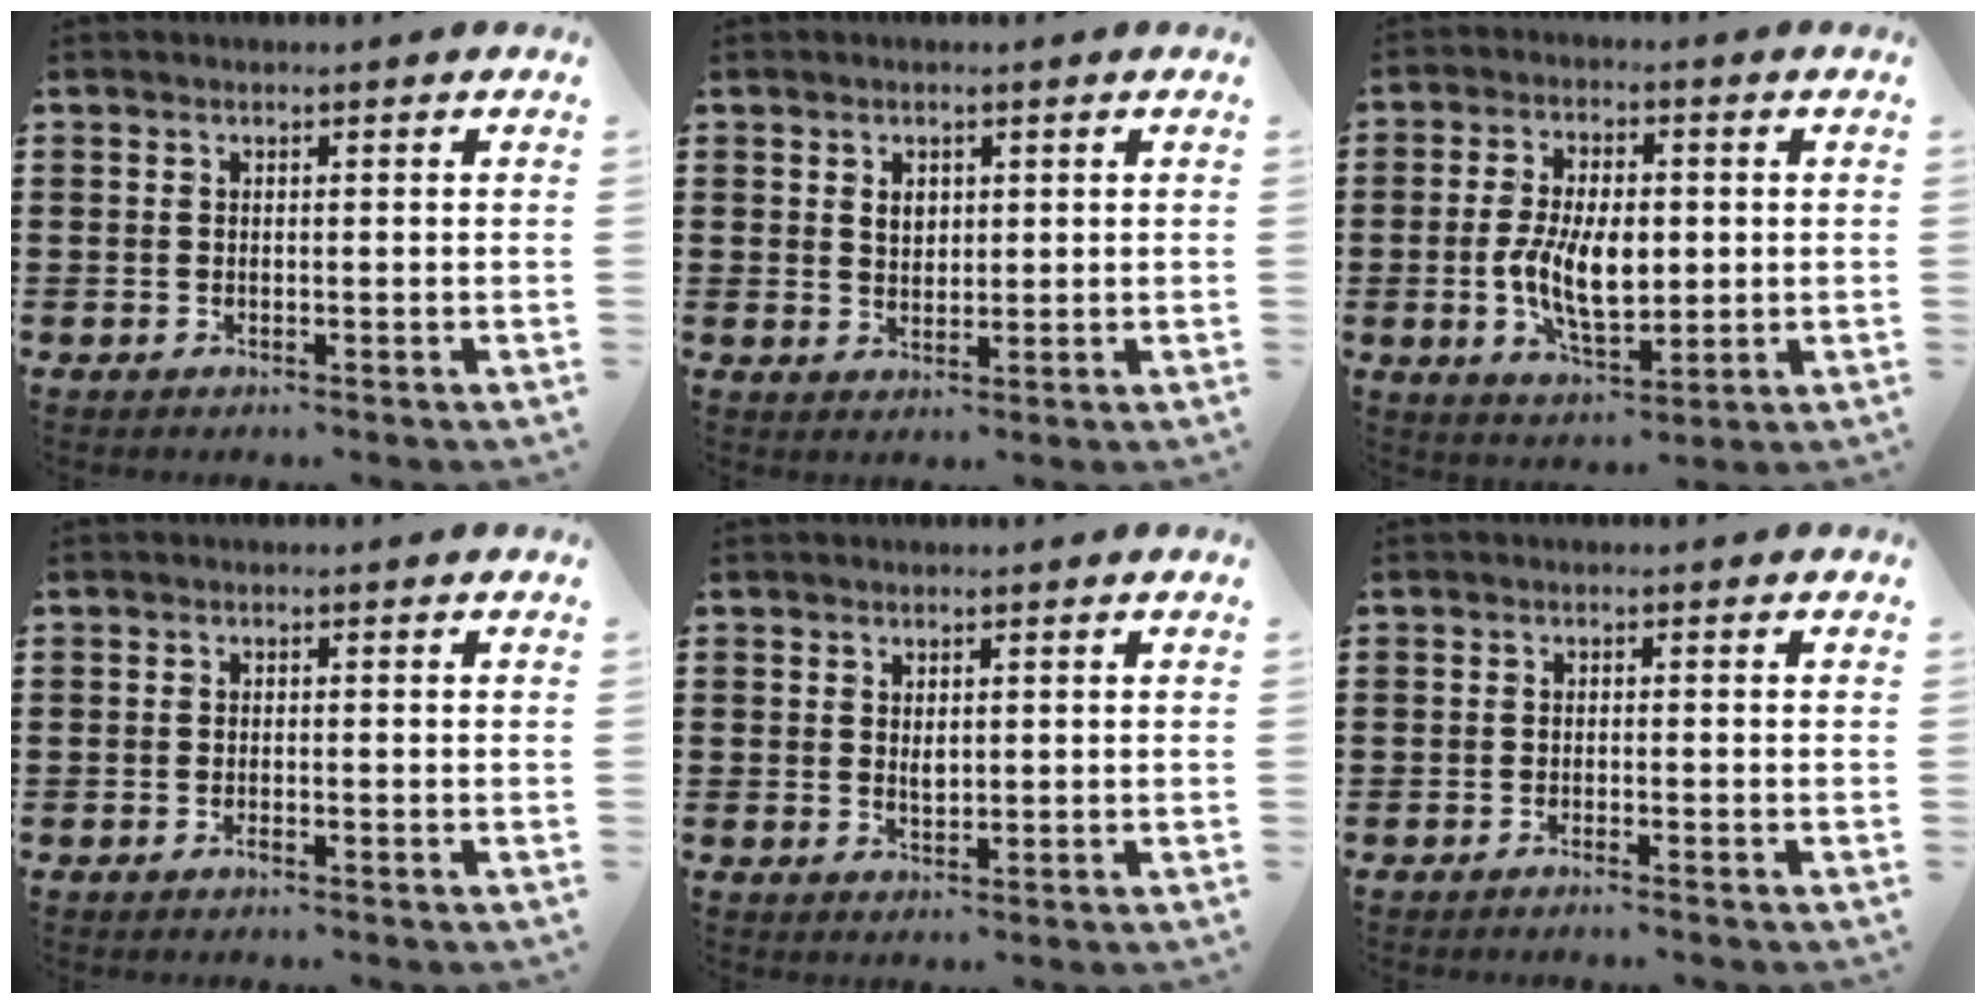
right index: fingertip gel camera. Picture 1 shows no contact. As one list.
[{"total": 2.2, "force": [0.9, 1.6, 1.2], "torque": [-0.028, 0.007, 0.016]}, {"total": 9.0, "force": [-0.5, 4.7, 7.6], "torque": [-0.157, 0.000, -0.015]}, {"total": 0.9, "force": [-0.6, 0.0, 0.7], "torque": [-0.016, -0.009, -0.009]}, {"total": 1.4, "force": [0.6, 0.7, 1.0], "torque": [-0.022, 0.001, 0.011]}, {"total": 1.0, "force": [-0.9, -0.1, 0.3], "torque": [-0.005, 0.000, -0.019]}]